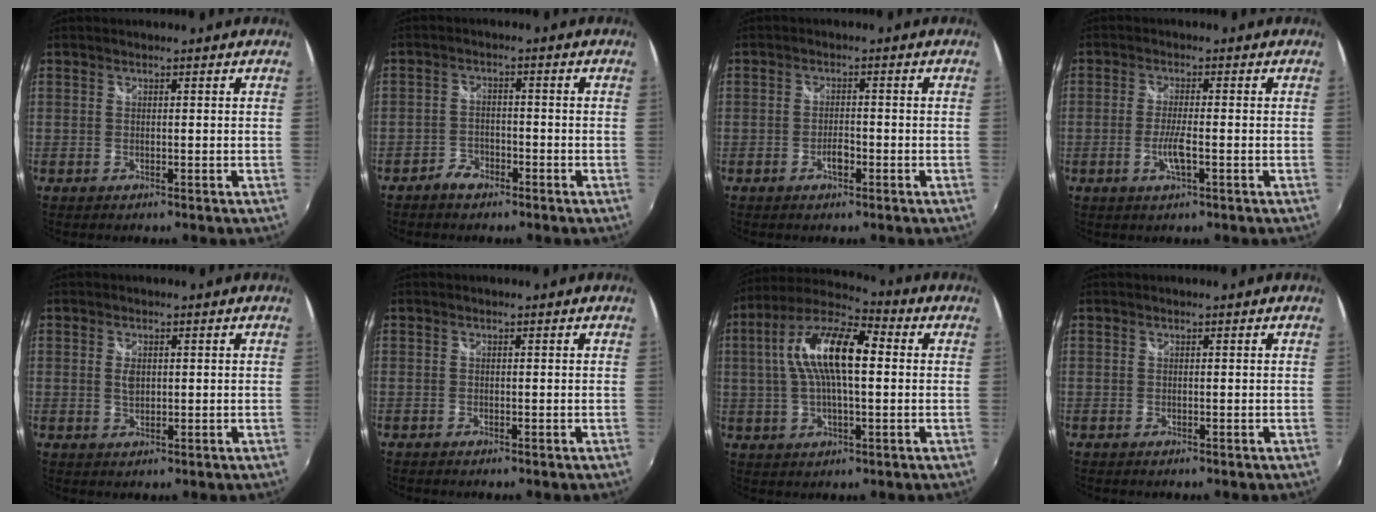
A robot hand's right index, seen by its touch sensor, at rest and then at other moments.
{"total": 3.5, "force": [-2.7, 2.0, 0.8], "torque": [-0.028, 0.007, -0.052]}
{"total": 2.4, "force": [-1.4, 1.1, 1.7], "torque": [-0.032, 0.000, -0.026]}
{"total": 4.0, "force": [-1.5, 0.5, 3.7], "torque": [-0.076, -0.006, -0.030]}
{"total": 2.3, "force": [0.3, 1.5, 1.7], "torque": [-0.028, 0.000, 0.005]}
{"total": 0.0}
{"total": 15.6, "force": [2.2, 5.7, 14.3], "torque": [-0.267, 0.023, 0.028]}
{"total": 0.0}